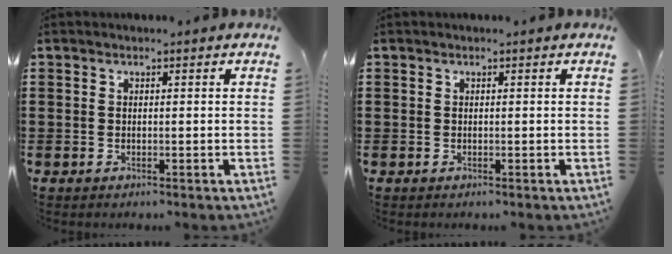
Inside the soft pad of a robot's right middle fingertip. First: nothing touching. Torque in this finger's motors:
{"motor_torque": [-0.05, 0.03, 0.11, -0.01]}